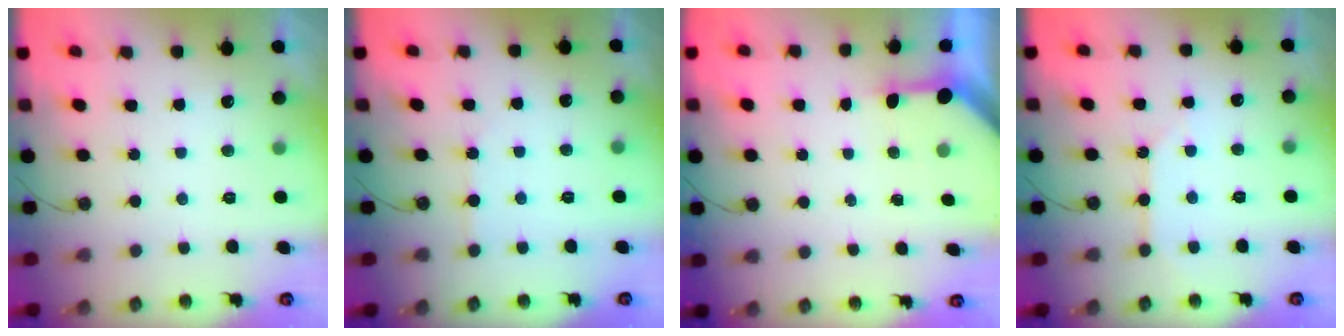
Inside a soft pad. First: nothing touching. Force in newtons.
{"total": 2.1, "press": 2.0, "slide": 0.4}
{"total": 3.4, "press": 3.4, "slide": 0.4}
{"total": 2.6, "press": 2.5, "slide": 0.3}